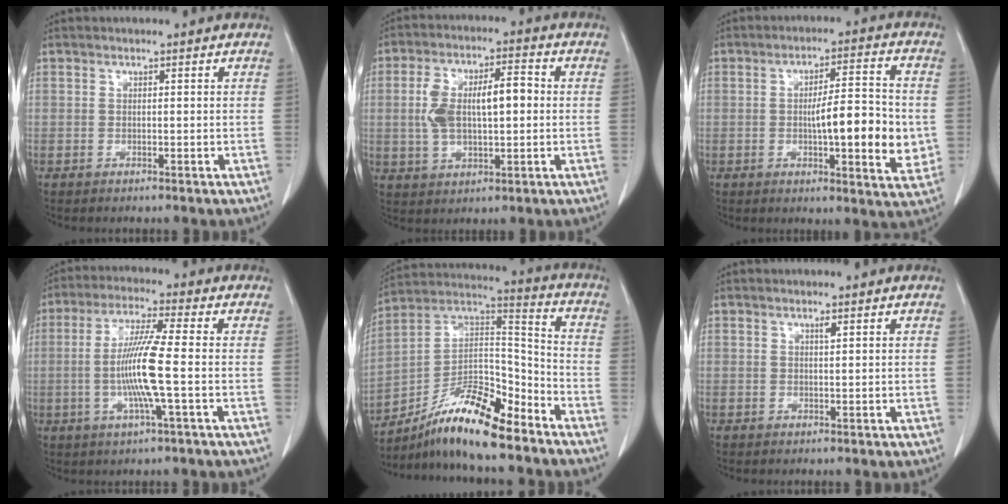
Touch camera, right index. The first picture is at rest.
{"total": 10.7, "force": [0.4, 4.2, 9.8], "torque": [-0.194, 0.029, 0.012]}
{"total": 11.9, "force": [-1.1, 2.5, 11.6], "torque": [-0.166, 0.006, -0.018]}
{"total": 9.7, "force": [-1.4, -0.5, 9.6], "torque": [-0.188, -0.004, -0.032]}
{"total": 15.2, "force": [-11.4, 2.8, 9.7], "torque": [-0.165, 0.029, -0.199]}
{"total": 0.7, "force": [0.4, 0.0, 0.6], "torque": [-0.011, -0.001, 0.007]}